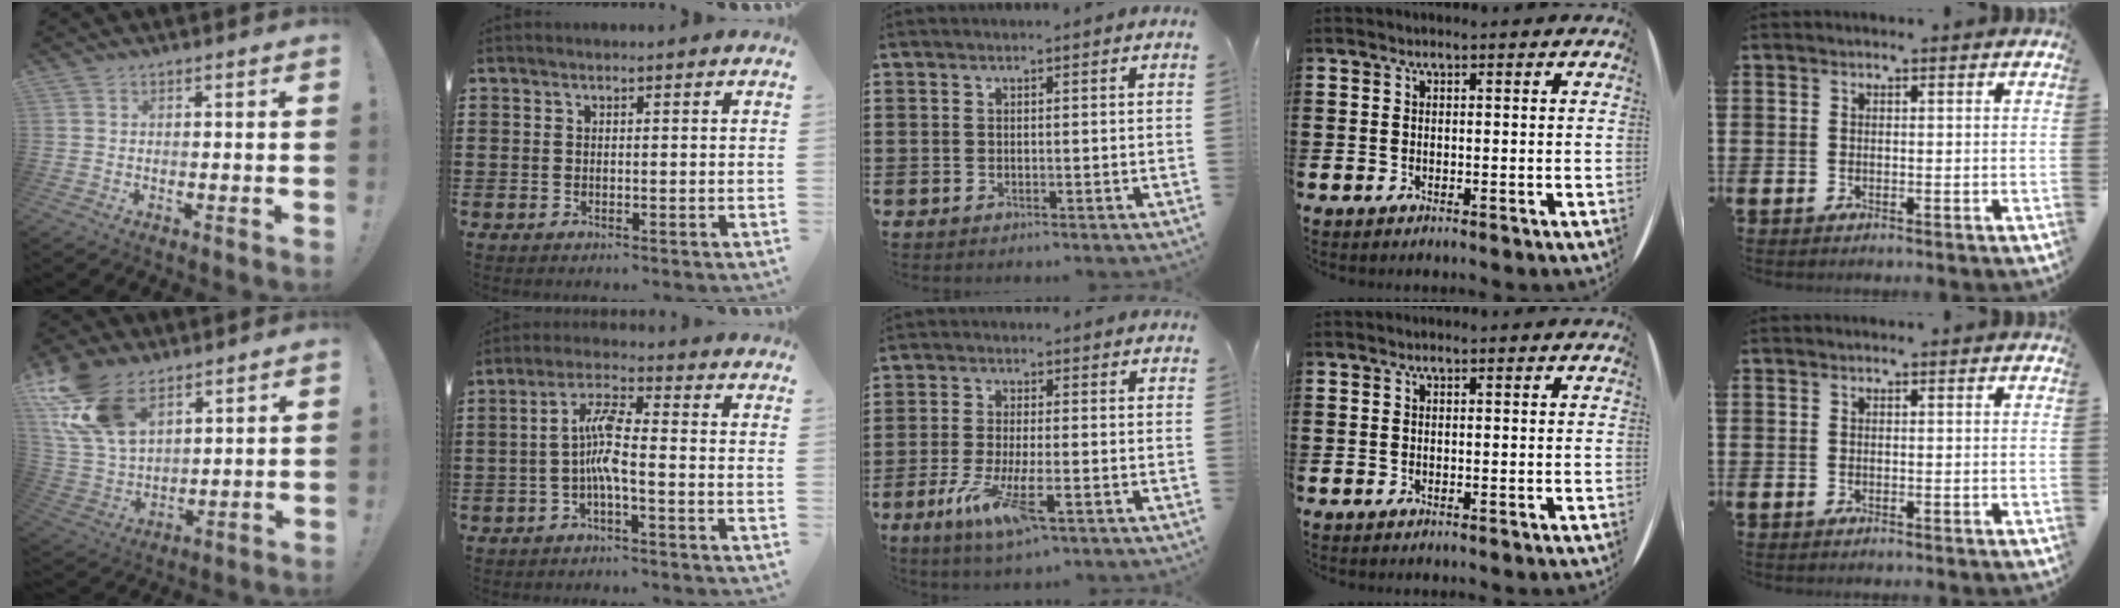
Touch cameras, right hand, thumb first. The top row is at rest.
{"thumb": {"total": 18.2, "force": [10.7, 10.4, 10.4], "torque": [-0.227, -0.049, 0.203]}, "index": {"total": 6.3, "force": [-1.4, 1.4, 6.0], "torque": [-0.131, 0.000, -0.033]}, "middle": {"total": 7.9, "force": [-3.4, 1.9, 6.9], "torque": [-0.148, -0.016, -0.062]}}